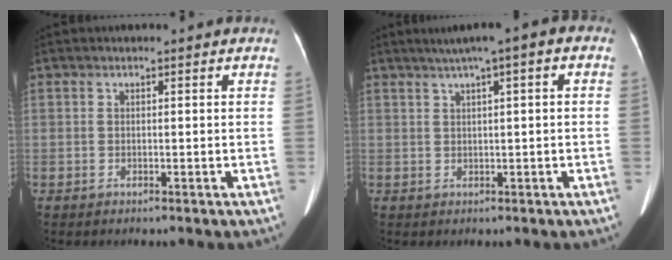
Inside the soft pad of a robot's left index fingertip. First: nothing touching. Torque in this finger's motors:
{"motor_torque": [-0.11, -0.03, -0.58, -0.21]}